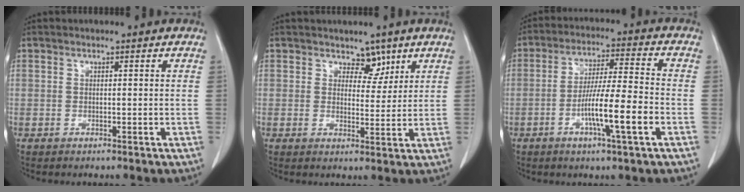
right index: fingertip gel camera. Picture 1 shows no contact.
{"total": 3.5, "force": [2.5, 2.2, 1.2], "torque": [-0.006, -0.003, 0.038]}
{"total": 10.7, "force": [-3.7, 0.1, 10.1], "torque": [-0.180, -0.005, -0.067]}